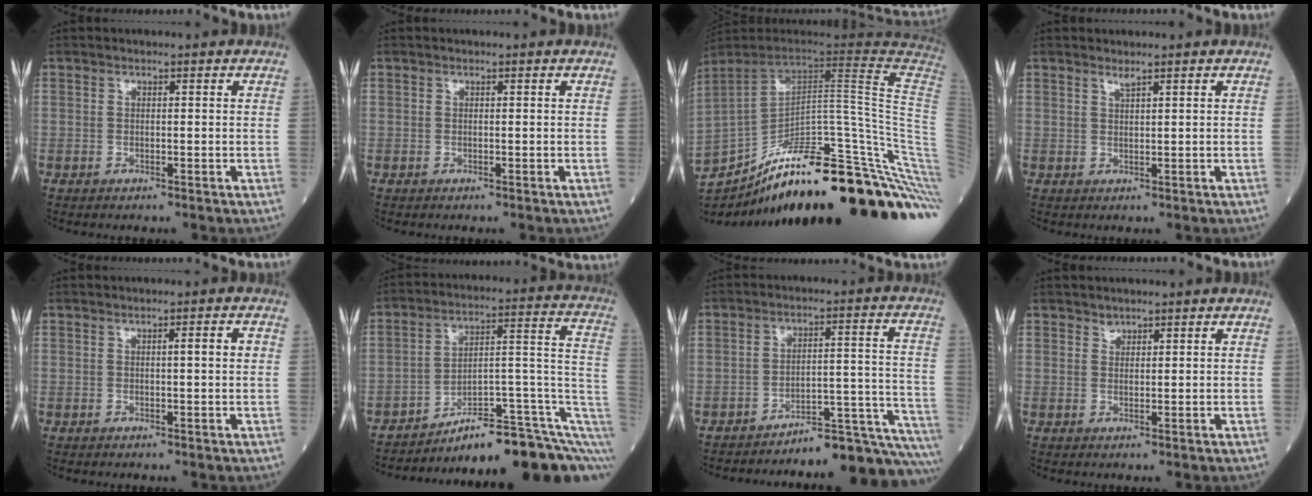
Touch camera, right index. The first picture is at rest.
{"total": 0.0}
{"total": 36.4, "force": [-23.4, 3.8, 27.7], "torque": [-0.305, -0.013, -0.324]}
{"total": 1.0, "force": [0.9, -0.1, 0.4], "torque": [-0.013, -0.005, 0.022]}
{"total": 2.0, "force": [0.3, 0.0, 1.9], "torque": [-0.031, 0.002, 0.004]}
{"total": 16.4, "force": [-10.7, 2.6, 12.1], "torque": [-0.105, 0.071, -0.149]}
{"total": 16.9, "force": [-16.4, -0.7, 4.2], "torque": [-0.004, 0.034, -0.215]}
{"total": 0.9, "force": [0.9, 0.4, 0.0], "torque": [0.002, -0.007, 0.012]}